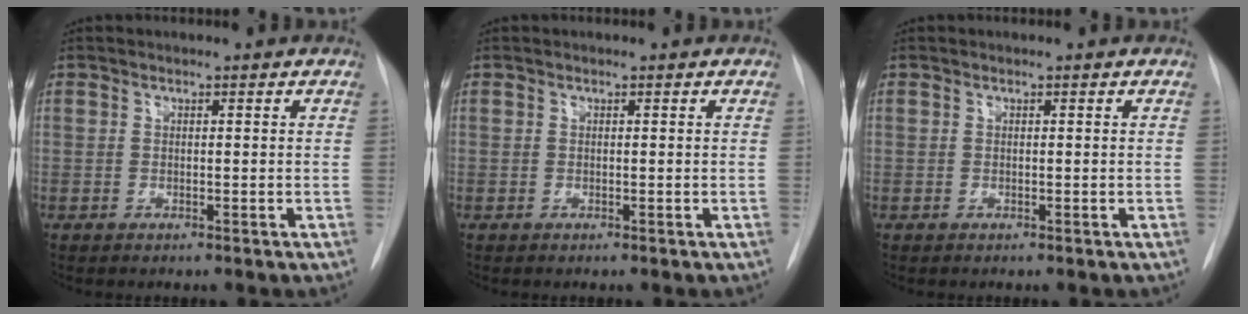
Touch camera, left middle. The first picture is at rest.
{"total": 0.0}
{"total": 0.0}